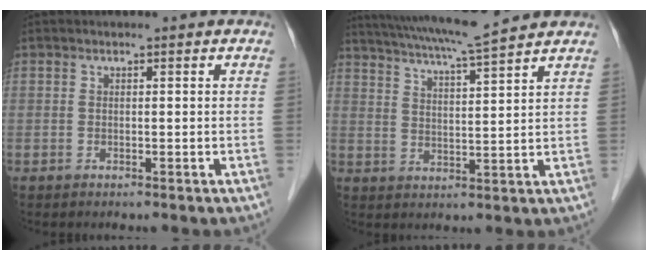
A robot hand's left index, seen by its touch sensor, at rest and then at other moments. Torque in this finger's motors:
{"motor_torque": [1.09, -1.05, 0.43, 0.13]}